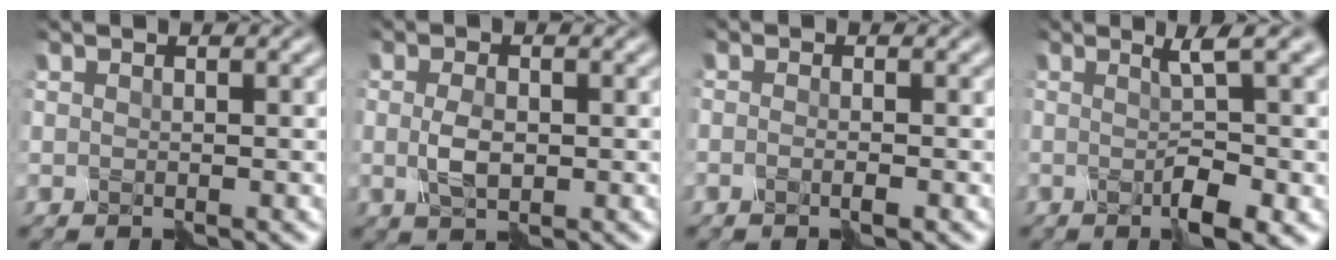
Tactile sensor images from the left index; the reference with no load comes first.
{"total": 1.9, "force": [-0.4, 1.0, 1.6], "torque": [-0.042, -0.002, -0.006]}
{"total": 1.2, "force": [-1.0, -0.1, 0.7], "torque": [-0.017, -0.004, -0.017]}
{"total": 4.0, "force": [-0.3, 0.0, 4.0], "torque": [-0.060, 0.001, -0.005]}